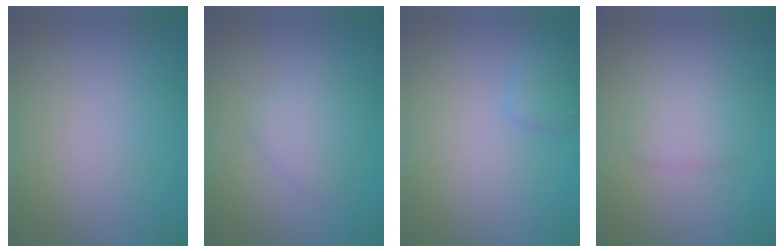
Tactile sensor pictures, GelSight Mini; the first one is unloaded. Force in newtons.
{"total": 1.9, "press": 1.9, "slide": 0.2}
{"total": 1.2, "press": 1.2, "slide": 0.1}
{"total": 2.0, "press": 2.0, "slide": 0.1}